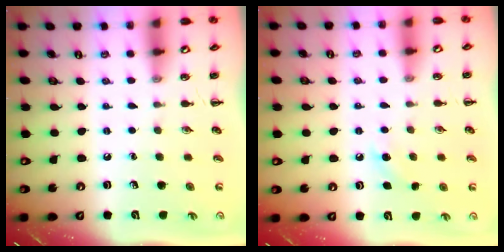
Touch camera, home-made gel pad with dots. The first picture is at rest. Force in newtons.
{"total": 4.4, "press": 4.2, "slide": 1.2}